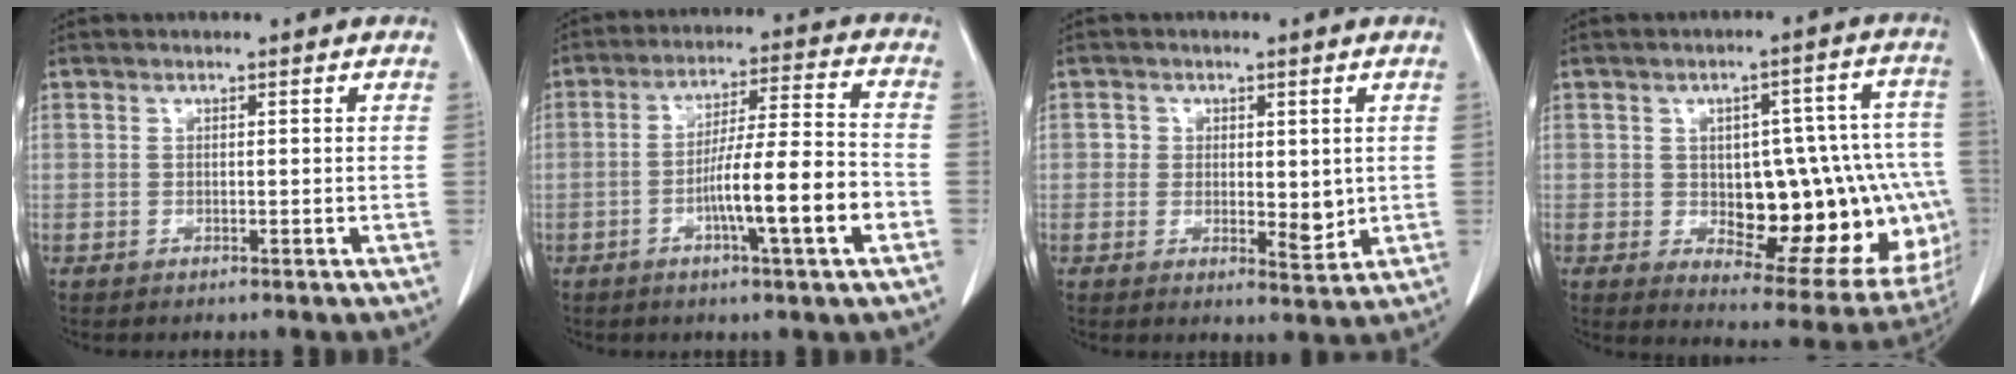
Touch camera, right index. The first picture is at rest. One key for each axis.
{"total": 12.0, "fx": -4.0, "fy": 0.2, "fz": 11.2, "tx": -0.186, "ty": 0.005, "tz": -0.068}
{"total": 4.7, "fx": 0.5, "fy": 3.2, "fz": 3.4, "tx": -0.035, "ty": -0.009, "tz": 0.009}
{"total": 21.8, "fx": -2.8, "fy": 9.2, "fz": 19.6, "tx": -0.165, "ty": 0.042, "tz": -0.003}